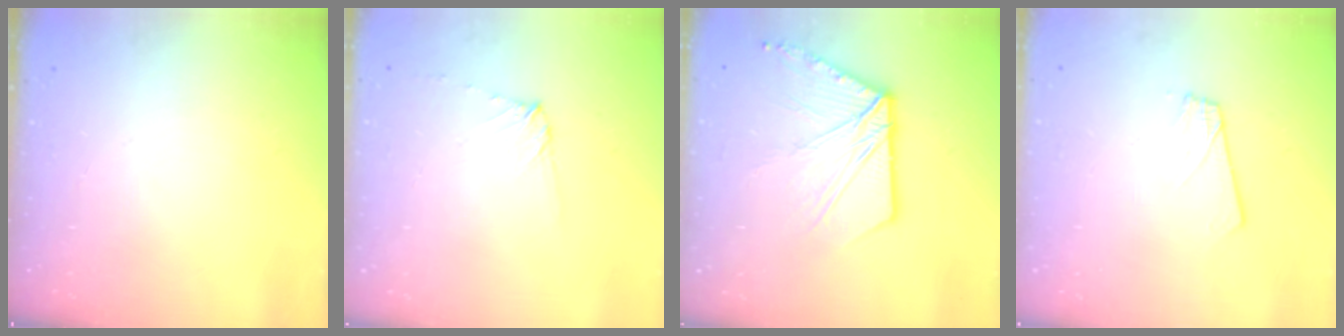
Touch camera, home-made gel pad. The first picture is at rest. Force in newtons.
{"total": 5.1, "press": 5.1, "slide": 0.8}
{"total": 14.0, "press": 13.9, "slide": 1.7}
{"total": 1.8, "press": 1.8, "slide": 0.1}